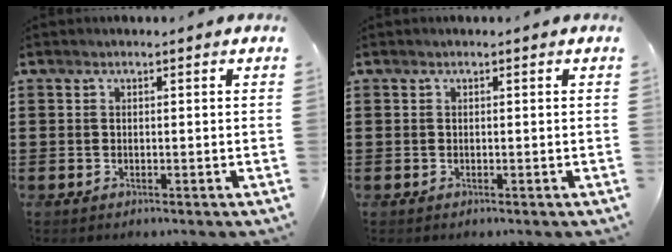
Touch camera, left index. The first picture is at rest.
{"total": 0.0}